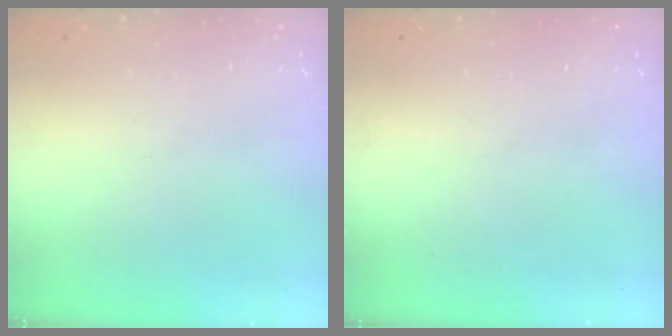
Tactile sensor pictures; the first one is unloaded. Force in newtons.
{"total": 0.0}